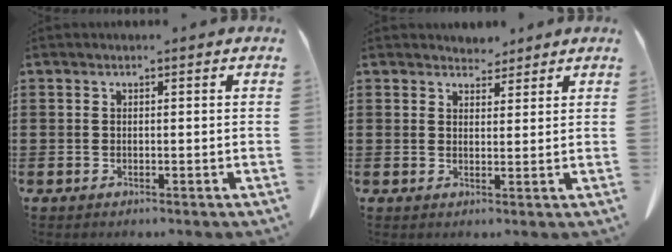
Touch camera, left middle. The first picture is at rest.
{"total": 3.0, "force": [2.8, 0.9, 0.0], "torque": [0.000, -0.009, 0.053]}